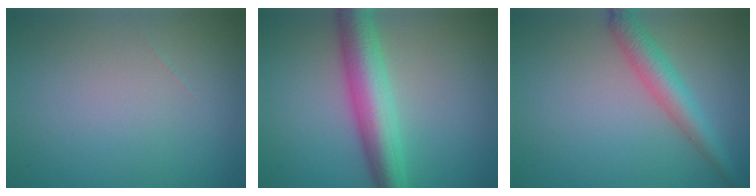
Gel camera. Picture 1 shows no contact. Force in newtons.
{"total": 6.3, "press": 6.3, "slide": 0.0}
{"total": 3.5, "press": 3.5, "slide": 0.1}